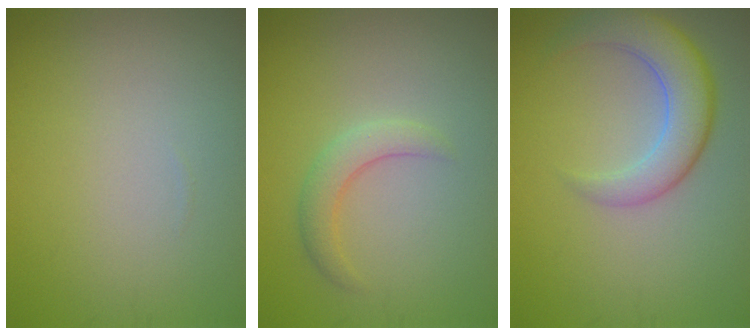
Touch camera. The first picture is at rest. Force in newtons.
{"total": 2.3, "press": 2.2, "slide": 0.2}
{"total": 5.1, "press": 5.1, "slide": 0.2}